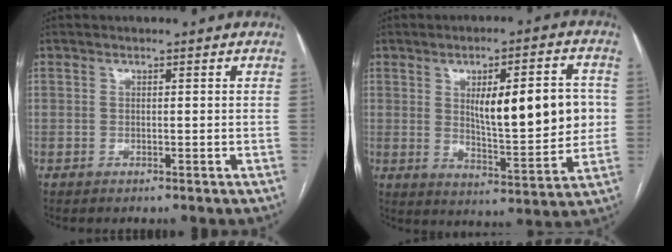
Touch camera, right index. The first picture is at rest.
{"total": 15.0, "force": [2.1, 3.9, 14.3], "torque": [-0.203, 0.012, 0.041]}